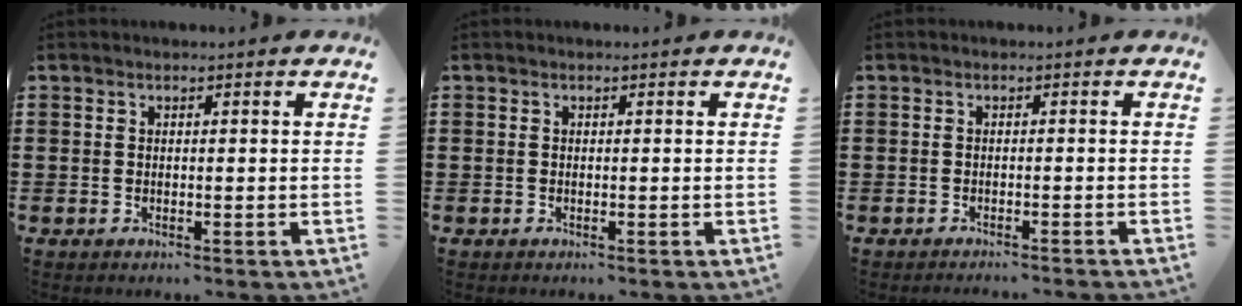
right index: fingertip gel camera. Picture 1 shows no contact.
{"total": 0.0}
{"total": 1.4, "force": [-1.4, -0.4, 0.2], "torque": [-0.006, -0.001, -0.027]}